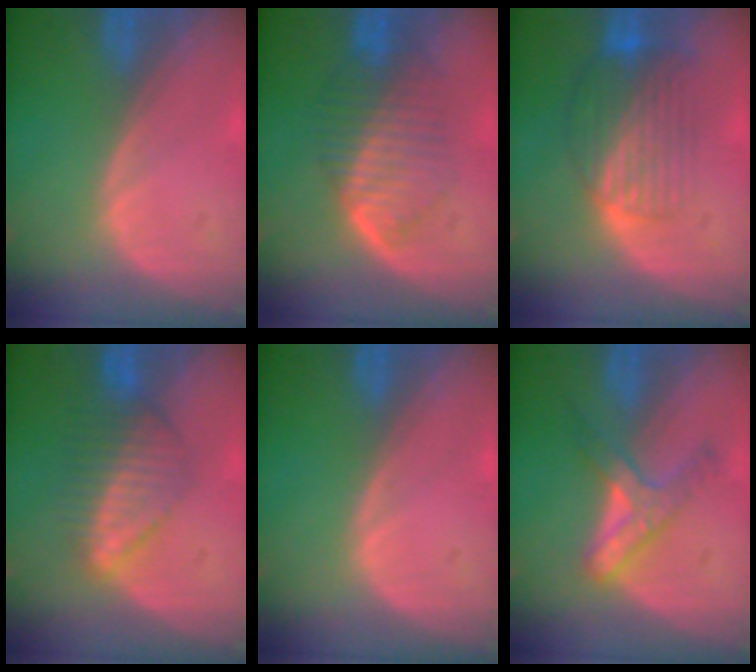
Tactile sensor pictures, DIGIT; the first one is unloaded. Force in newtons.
{"total": 6.8, "press": 6.8, "slide": 0.2}
{"total": 8.3, "press": 7.2, "slide": 4.3}
{"total": 6.4, "press": 6.3, "slide": 0.5}
{"total": 0.0}
{"total": 5.2, "press": 5.2, "slide": 0.9}